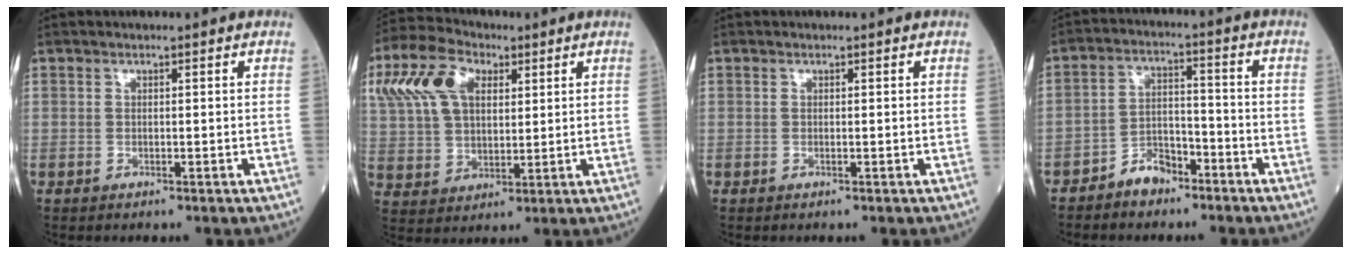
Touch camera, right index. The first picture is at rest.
{"total": 14.4, "force": [6.1, 8.7, 9.8], "torque": [-0.233, 0.035, 0.118]}
{"total": 0.0}
{"total": 5.5, "force": [-4.1, 2.8, 2.3], "torque": [-0.040, 0.015, -0.076]}